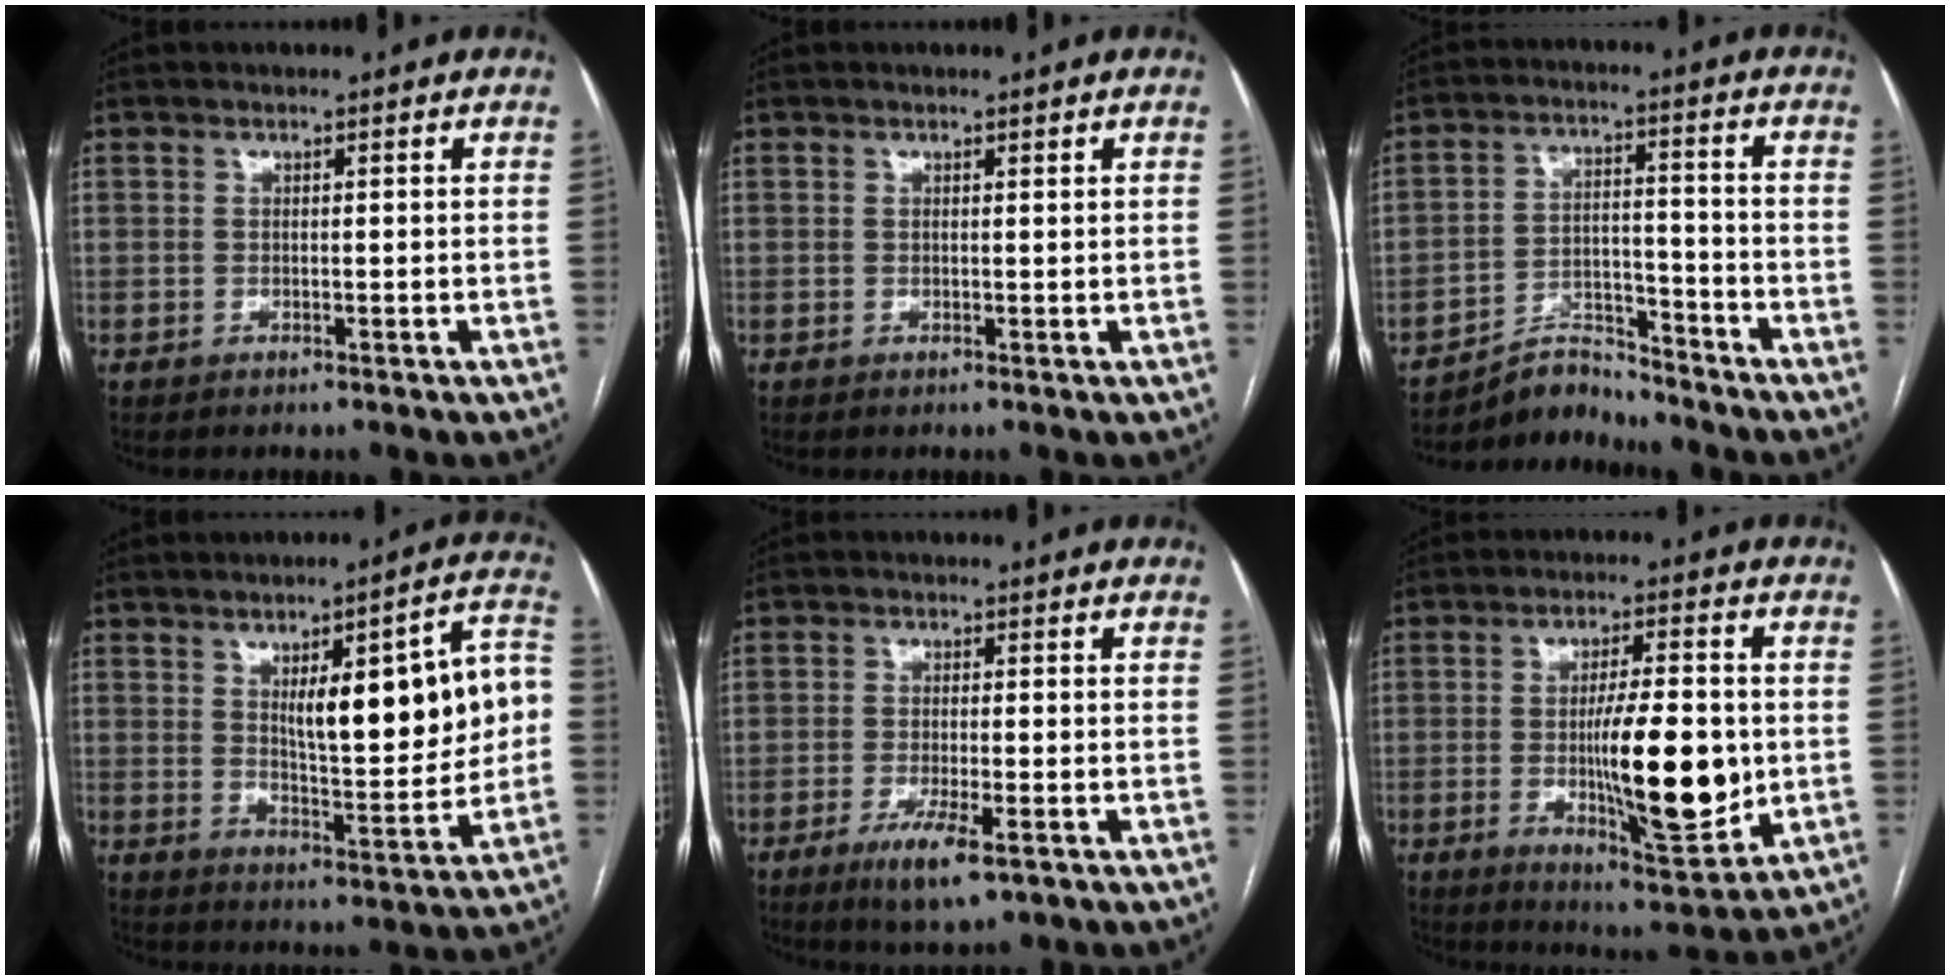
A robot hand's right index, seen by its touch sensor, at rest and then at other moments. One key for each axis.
{"total": 0.6, "fx": 0.5, "fy": 0.1, "fz": 0.4, "tx": -0.008, "ty": 0.000, "tz": 0.006}
{"total": 6.3, "fx": -6.2, "fy": 1.1, "fz": -0.8, "tx": 0.019, "ty": 0.022, "tz": -0.106}
{"total": 17.0, "fx": 2.7, "fy": 4.2, "fz": 16.2, "tx": -0.219, "ty": 0.028, "tz": 0.046}
{"total": 6.2, "fx": -3.5, "fy": 1.1, "fz": 5.0, "tx": -0.094, "ty": -0.013, "tz": -0.055}
{"total": 14.7, "fx": -1.6, "fy": 3.4, "fz": 14.2, "tx": -0.228, "ty": -0.010, "tz": -0.018}